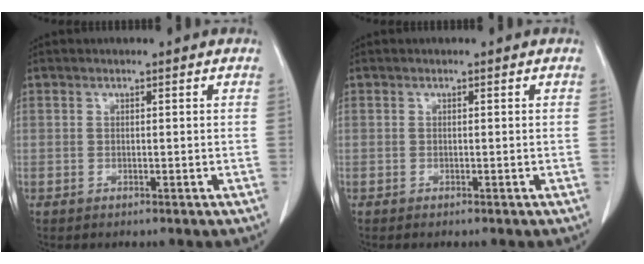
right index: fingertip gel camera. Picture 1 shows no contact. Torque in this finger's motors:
{"motor_torque": [0.00, -0.24, 0.06, 0.02]}